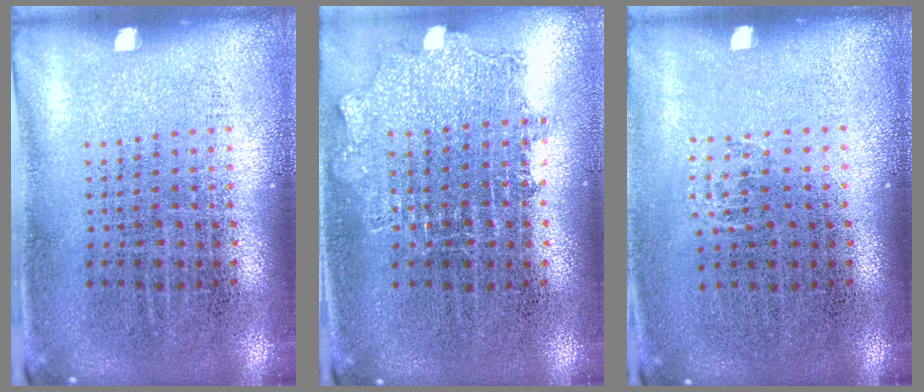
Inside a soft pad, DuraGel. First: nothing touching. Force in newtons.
{"total": 1.1, "press": 1.1, "slide": 0.3}
{"total": 0.6, "press": 0.5, "slide": 0.3}